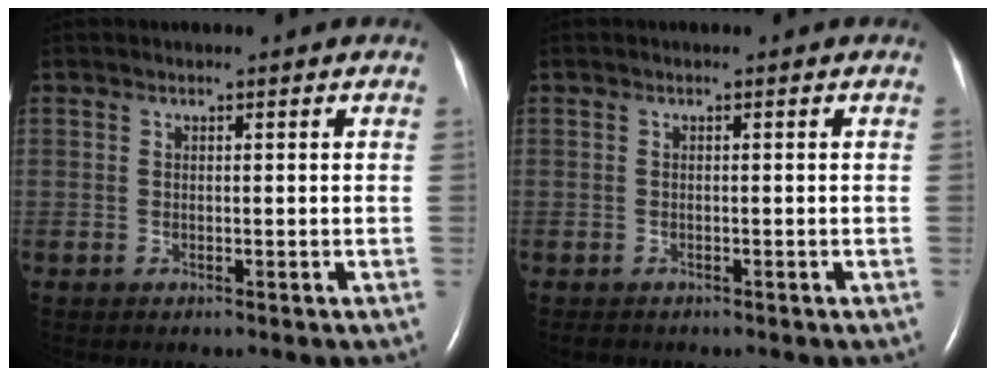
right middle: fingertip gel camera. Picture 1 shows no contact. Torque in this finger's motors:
{"motor_torque": [0.19, -0.05, -0.04, 0.00]}